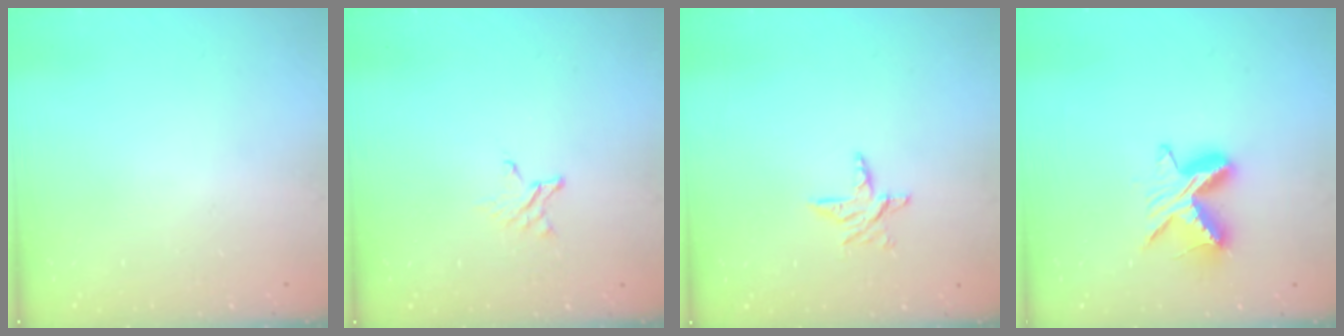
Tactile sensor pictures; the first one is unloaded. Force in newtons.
{"total": 2.3, "press": 2.3, "slide": 0.2}
{"total": 6.0, "press": 6.0, "slide": 0.5}
{"total": 8.7, "press": 8.7, "slide": 0.2}